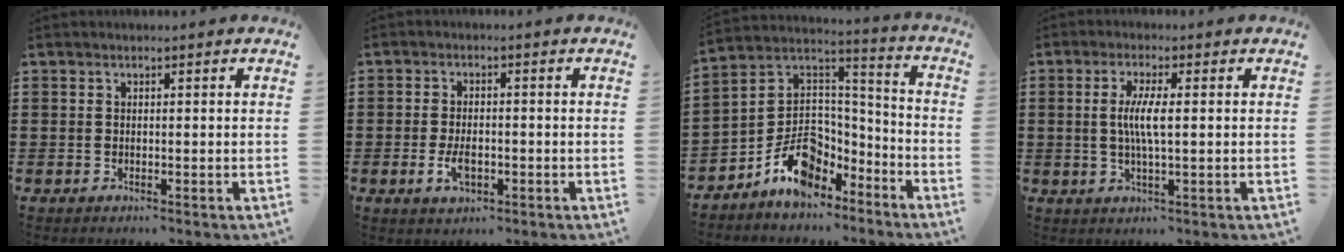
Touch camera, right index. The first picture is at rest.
{"total": 3.6, "force": [-1.1, 1.9, 2.9], "torque": [-0.057, 0.002, -0.019]}
{"total": 10.8, "force": [-6.4, 7.3, 4.6], "torque": [-0.091, 0.019, -0.115]}
{"total": 4.6, "force": [0.2, 0.6, 4.6], "torque": [-0.091, -0.006, -0.002]}